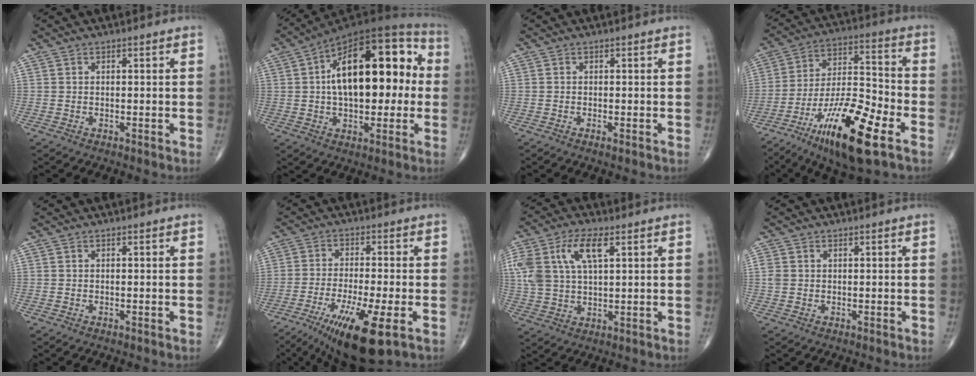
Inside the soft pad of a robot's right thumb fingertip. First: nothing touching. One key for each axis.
{"total": 23.8, "fx": 2.7, "fy": 12.0, "fz": 20.4, "tx": -0.295, "ty": 0.035, "tz": 0.032}
{"total": 0.6, "fx": -0.3, "fy": 0.0, "fz": 0.5, "tx": -0.011, "ty": -0.002, "tz": -0.004}
{"total": 20.6, "fx": -10.6, "fy": 5.5, "fz": 16.8, "tx": -0.312, "ty": 0.044, "tz": -0.183}
{"total": 0.0}
{"total": 13.4, "fx": -6.4, "fy": 2.7, "fz": 11.5, "tx": -0.211, "ty": -0.008, "tz": -0.100}
{"total": 13.1, "fx": 4.7, "fy": 6.3, "fz": 10.4, "tx": -0.230, "ty": 0.006, "tz": 0.091}
{"total": 1.5, "fx": 0.3, "fy": 1.3, "fz": 0.8, "tx": -0.020, "ty": 0.001, "tz": 0.007}